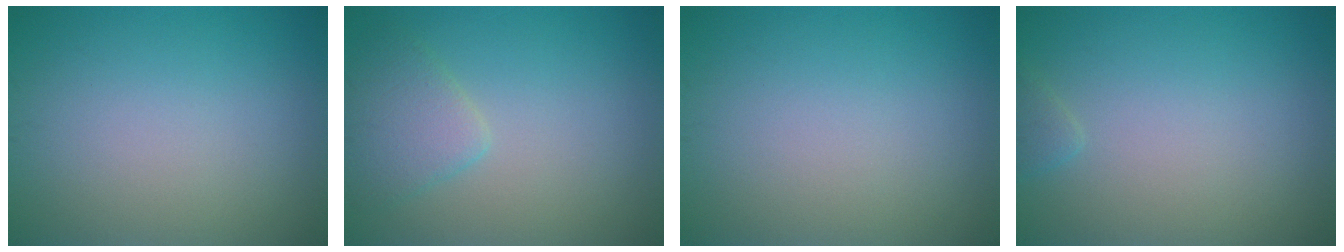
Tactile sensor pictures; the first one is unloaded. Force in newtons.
{"total": 2.7, "press": 2.7, "slide": 0.3}
{"total": 0.0}
{"total": 0.8, "press": 0.8, "slide": 0.1}